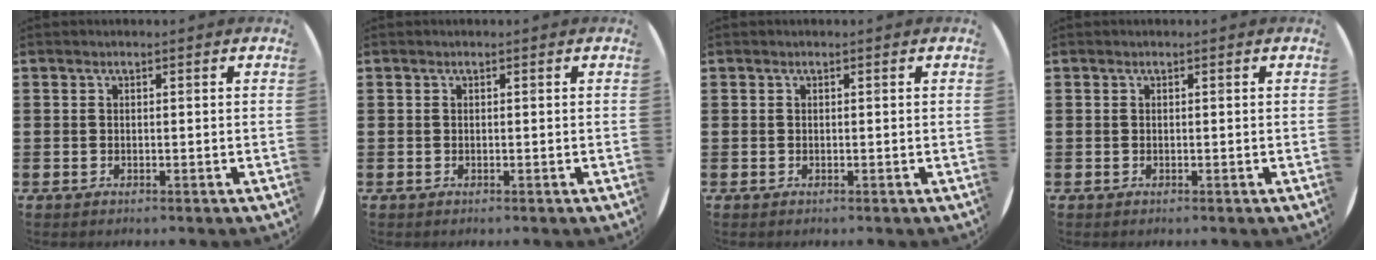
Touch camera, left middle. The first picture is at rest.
{"total": 0.0}
{"total": 0.0}
{"total": 0.0}